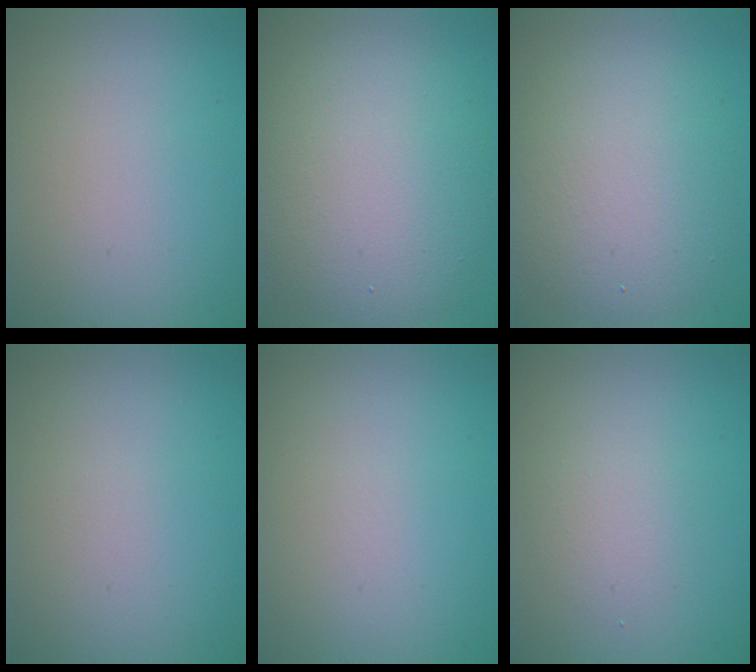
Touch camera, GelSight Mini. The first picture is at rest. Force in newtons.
{"total": 9.7, "press": 9.7, "slide": 0.9}
{"total": 7.3, "press": 7.3, "slide": 0.6}
{"total": 0.0}
{"total": 0.0}
{"total": 1.9, "press": 1.8, "slide": 0.2}